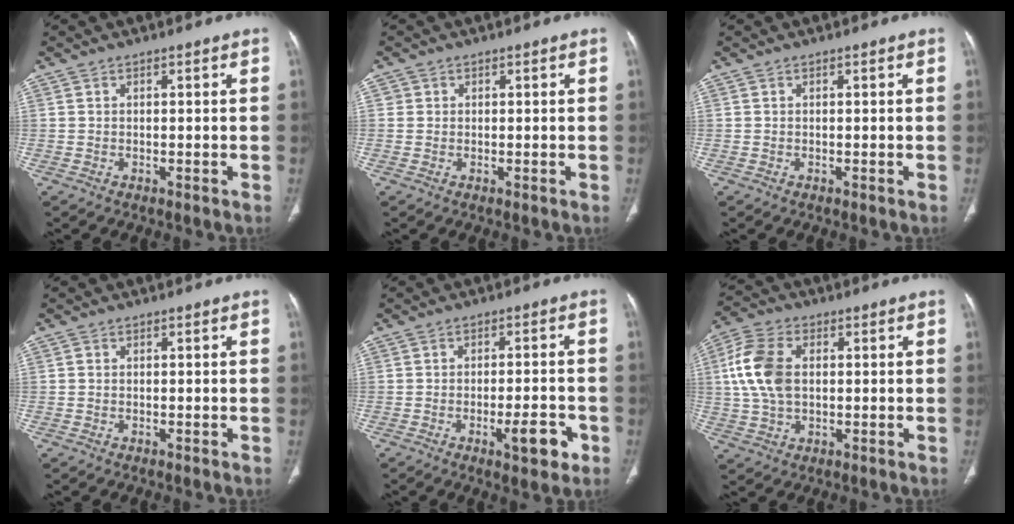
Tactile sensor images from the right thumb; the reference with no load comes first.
{"total": 1.0, "force": [0.2, 0.9, 0.0], "torque": [0.007, 0.003, 0.001]}
{"total": 0.0}
{"total": 0.0}
{"total": 6.6, "force": [-2.9, 2.1, 5.6], "torque": [-0.070, 0.009, -0.037]}
{"total": 10.8, "force": [1.4, 6.9, 8.2], "torque": [-0.175, 0.012, 0.025]}